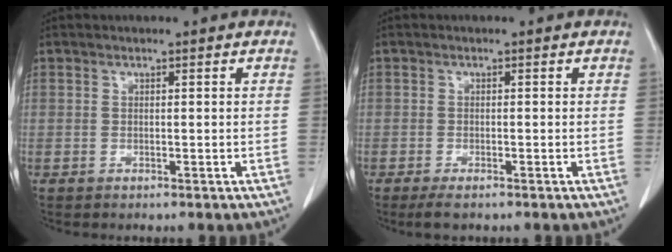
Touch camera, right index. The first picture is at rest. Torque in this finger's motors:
{"motor_torque": [0.14, -0.10, 0.00, 0.00]}